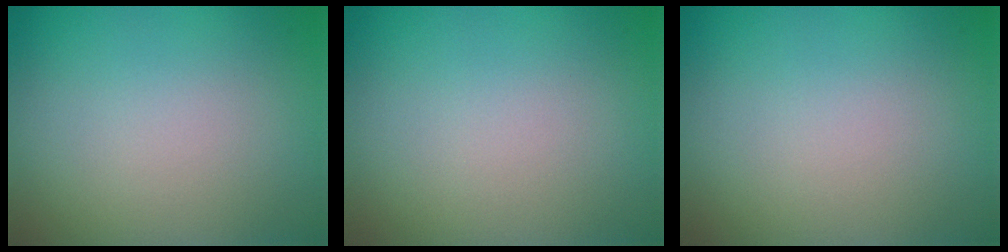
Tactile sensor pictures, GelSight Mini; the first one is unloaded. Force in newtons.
{"total": 0.0}
{"total": 0.0}